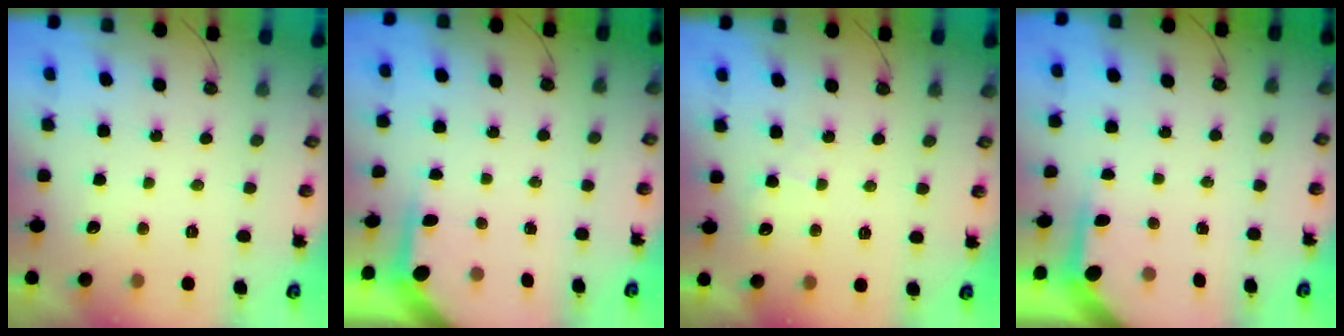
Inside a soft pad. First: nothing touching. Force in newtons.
{"total": 3.6, "press": 3.6, "slide": 0.3}
{"total": 3.2, "press": 3.2, "slide": 0.5}
{"total": 3.6, "press": 3.6, "slide": 0.3}